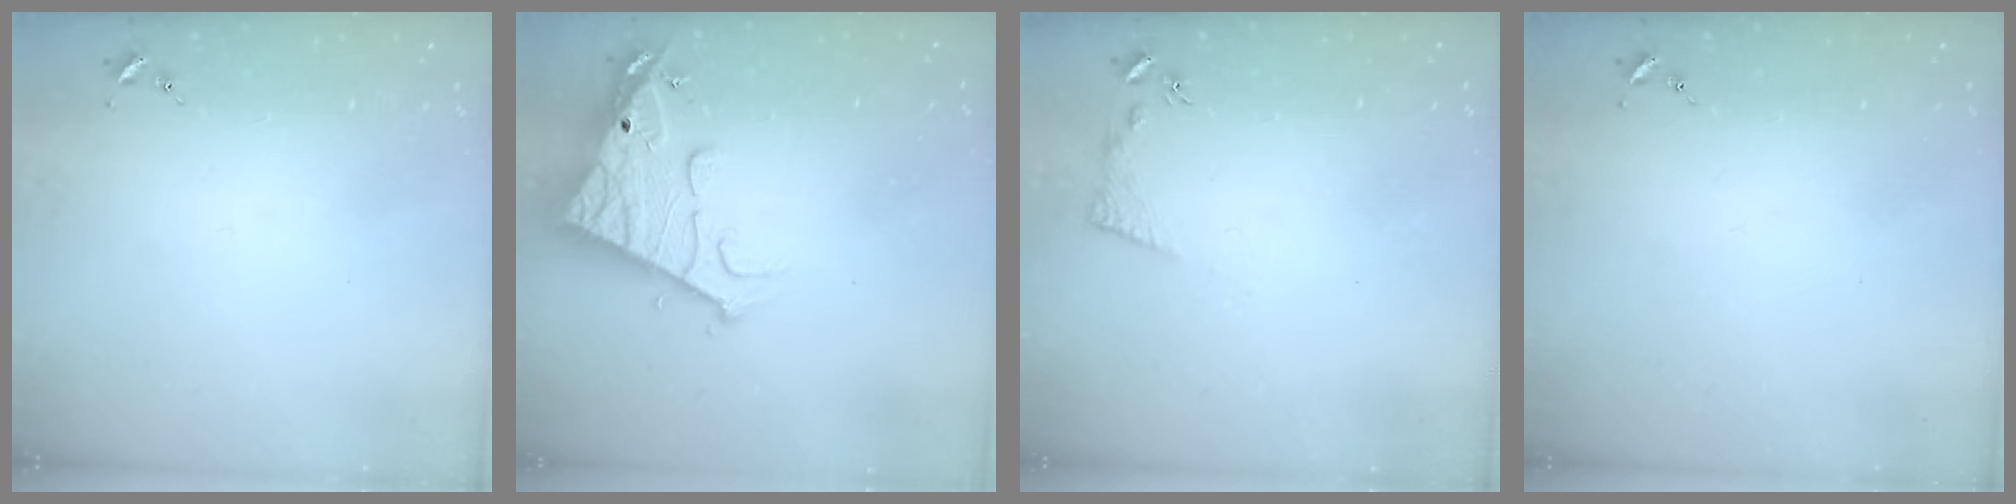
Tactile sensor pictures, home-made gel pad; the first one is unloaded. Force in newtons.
{"total": 15.6, "press": 15.5, "slide": 1.5}
{"total": 6.0, "press": 6.0, "slide": 0.4}
{"total": 0.0}